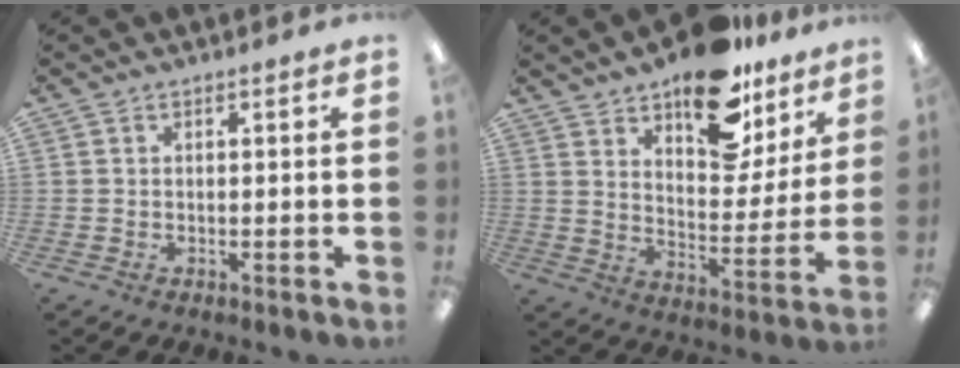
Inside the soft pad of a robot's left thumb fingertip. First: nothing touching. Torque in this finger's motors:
{"motor_torque": [0.56, 0.73, 1.60, -1.18, 0.17]}